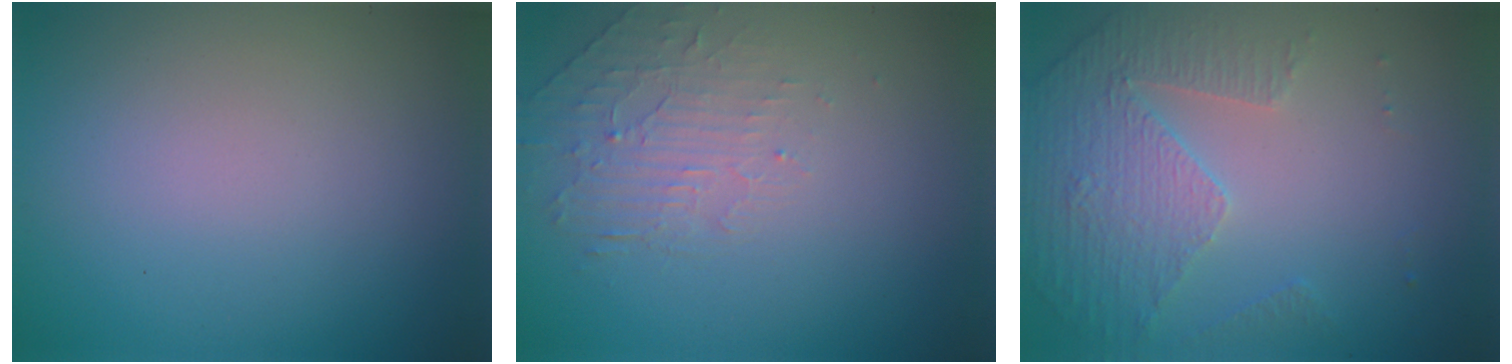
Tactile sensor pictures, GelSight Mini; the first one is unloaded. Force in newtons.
{"total": 2.0, "press": 0.9, "slide": 1.8}
{"total": 4.9, "press": 3.4, "slide": 3.4}